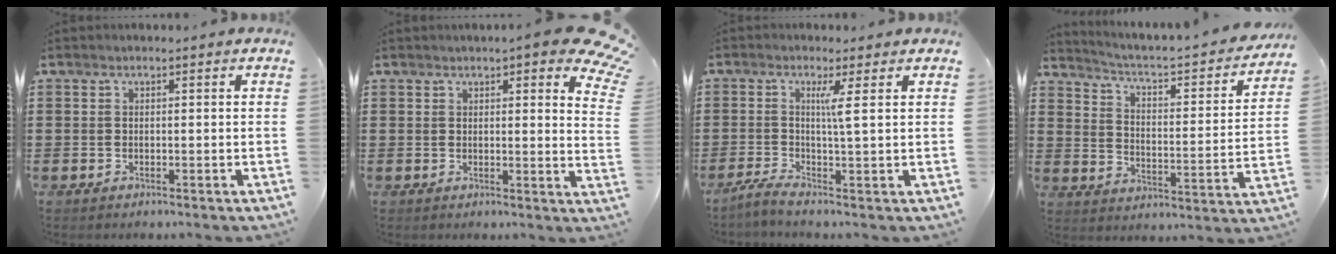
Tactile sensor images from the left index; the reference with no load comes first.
{"total": 4.9, "force": [4.0, 0.6, 2.8], "torque": [-0.037, -0.019, 0.066]}
{"total": 3.7, "force": [0.8, -1.1, 3.5], "torque": [-0.074, -0.006, 0.010]}
{"total": 2.9, "force": [2.4, 0.3, 1.6], "torque": [-0.050, -0.032, 0.027]}